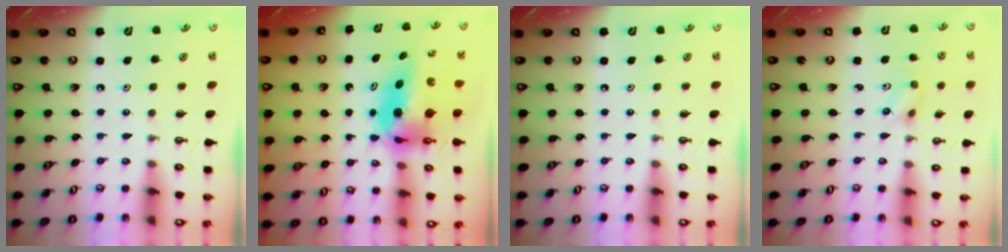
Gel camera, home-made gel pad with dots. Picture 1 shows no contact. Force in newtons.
{"total": 9.3, "press": 8.9, "slide": 2.8}
{"total": 0.0}
{"total": 2.5, "press": 2.2, "slide": 1.2}